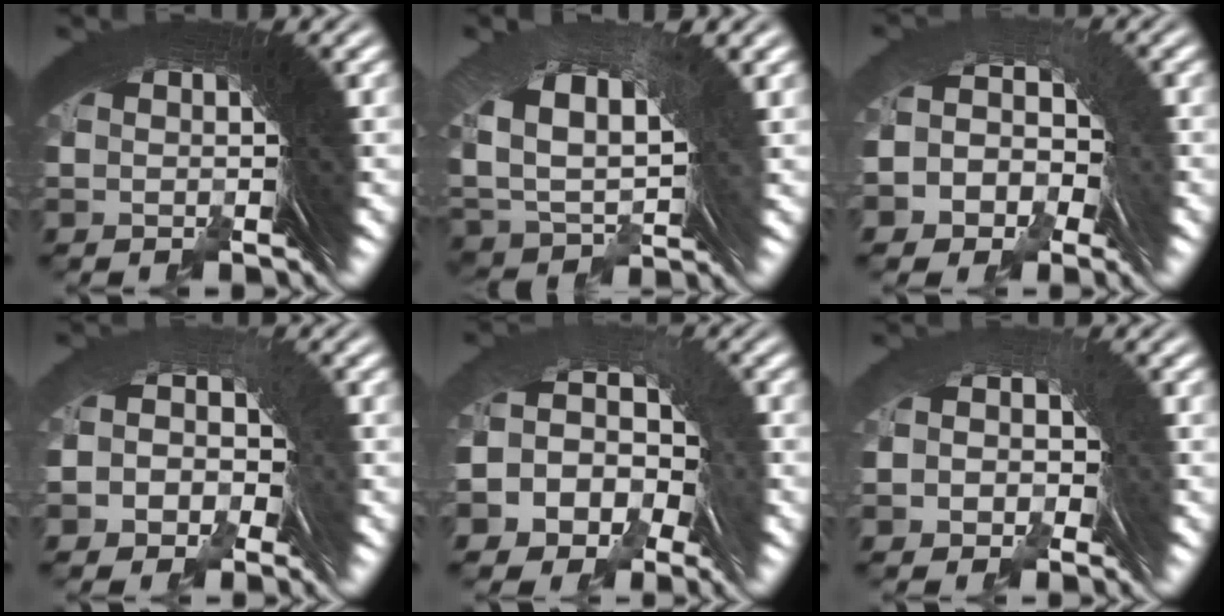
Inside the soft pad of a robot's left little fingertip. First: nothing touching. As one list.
[{"total": 6.8, "force": [0.7, 4.5, 5.0], "torque": [-0.107, -0.013, 0.022]}, {"total": 6.9, "force": [-0.6, 5.8, 3.8], "torque": [-0.088, -0.002, -0.020]}, {"total": 4.5, "force": [-0.8, 3.7, 2.5], "torque": [-0.052, 0.000, -0.022]}, {"total": 9.5, "force": [-0.6, 7.8, 5.4], "torque": [-0.138, -0.019, -0.010]}, {"total": 2.1, "force": [-0.9, 1.8, 0.8], "torque": [-0.020, -0.004, -0.020]}]